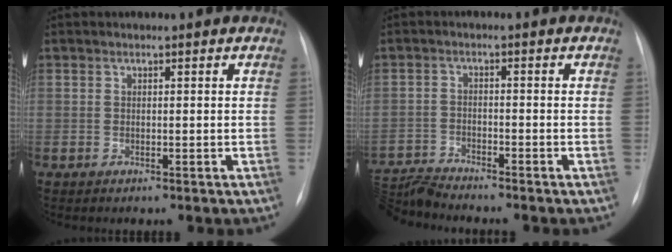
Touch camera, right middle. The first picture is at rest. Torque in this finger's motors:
{"motor_torque": [1.05, -1.09, 0.33, 0.12]}